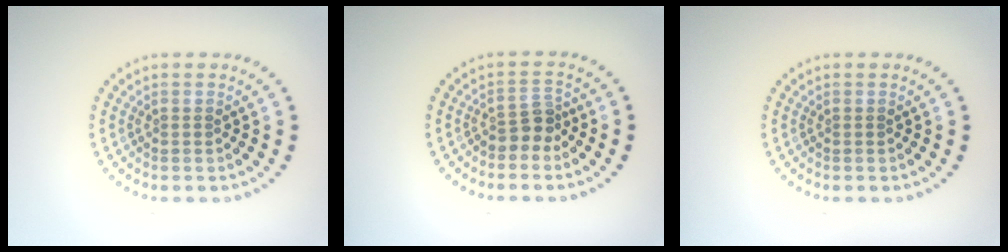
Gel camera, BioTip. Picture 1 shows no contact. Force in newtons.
{"total": 2.2, "press": 1.7, "slide": 1.4}
{"total": 0.0}